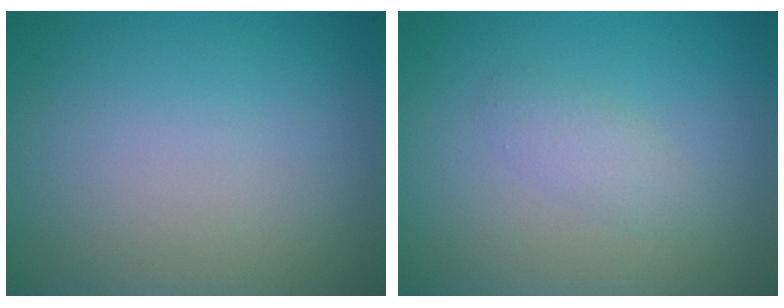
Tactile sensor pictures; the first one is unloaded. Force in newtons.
{"total": 1.5, "press": 1.5, "slide": 0.1}